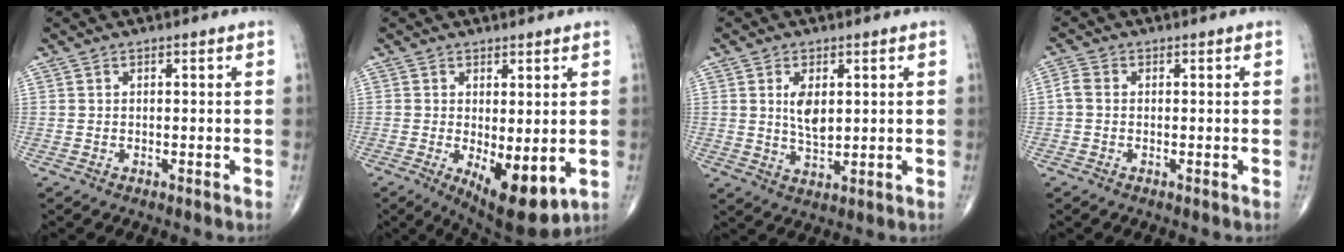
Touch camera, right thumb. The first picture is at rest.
{"total": 10.2, "force": [-2.1, 4.0, 9.1], "torque": [-0.130, -0.025, -0.019]}
{"total": 5.6, "force": [1.3, 2.9, 4.6], "torque": [-0.074, -0.013, 0.028]}
{"total": 2.3, "force": [-0.2, 1.7, 1.5], "torque": [-0.031, 0.004, -0.012]}